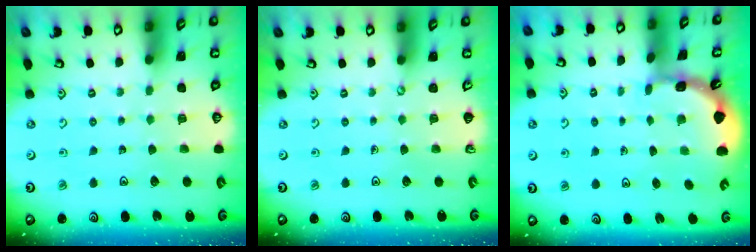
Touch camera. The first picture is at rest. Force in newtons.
{"total": 0.0}
{"total": 1.7, "press": 1.6, "slide": 0.1}